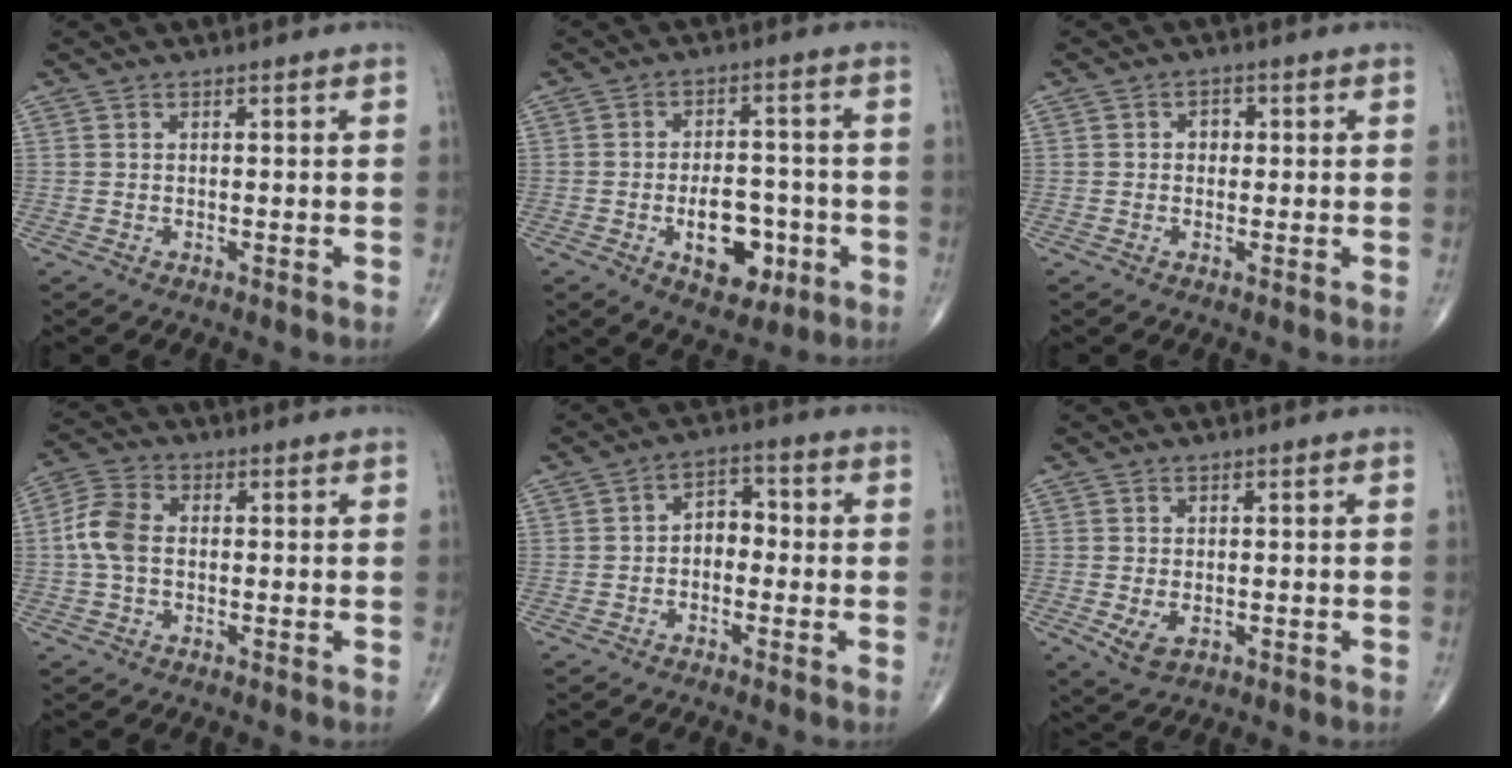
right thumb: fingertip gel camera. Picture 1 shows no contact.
{"total": 10.5, "force": [-3.4, 6.1, 7.9], "torque": [-0.086, 0.020, -0.042]}
{"total": 2.1, "force": [0.1, 1.7, 1.2], "torque": [-0.004, 0.006, -0.003]}
{"total": 6.6, "force": [-0.2, 4.4, 5.0], "torque": [-0.110, 0.019, -0.012]}
{"total": 4.9, "force": [-0.7, 3.4, 3.4], "torque": [-0.032, 0.023, -0.025]}
{"total": 3.7, "force": [-1.0, 2.2, 2.8], "torque": [-0.051, -0.005, -0.010]}